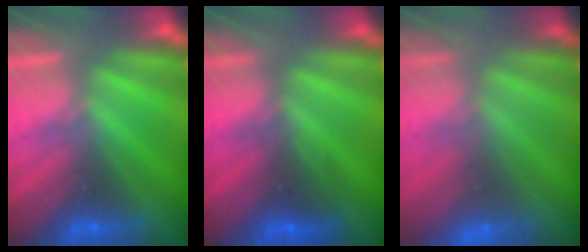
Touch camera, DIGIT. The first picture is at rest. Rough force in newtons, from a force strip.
{"total": 2.4}
{"total": 2.9}